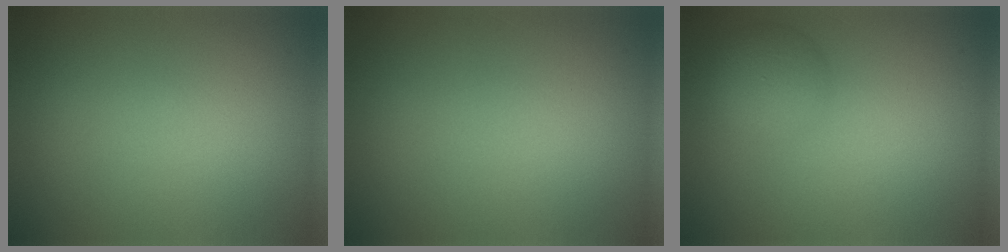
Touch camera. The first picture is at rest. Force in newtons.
{"total": 0.0}
{"total": 2.5, "press": 2.5, "slide": 0.1}